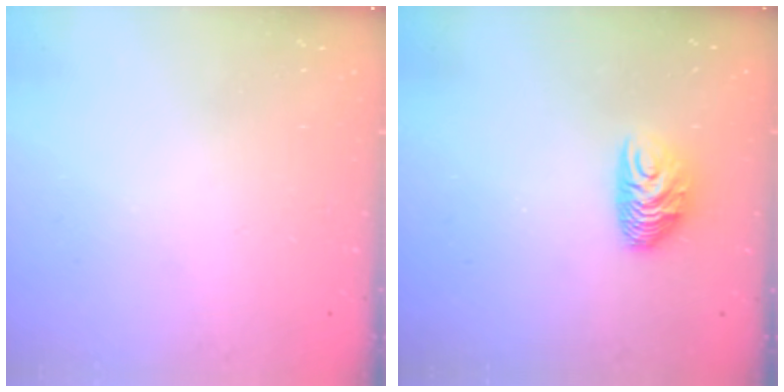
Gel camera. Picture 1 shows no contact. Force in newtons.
{"total": 8.2, "press": 8.2, "slide": 0.8}